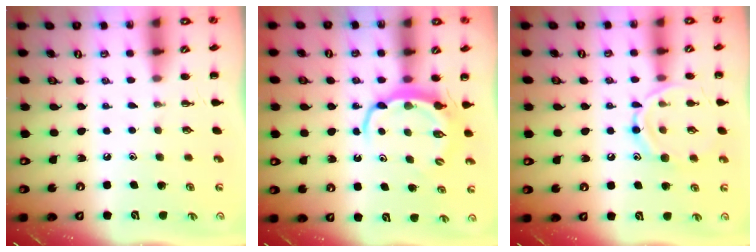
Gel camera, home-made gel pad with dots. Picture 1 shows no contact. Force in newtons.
{"total": 6.2, "press": 6.2, "slide": 0.5}
{"total": 12.0, "press": 12.0, "slide": 0.8}